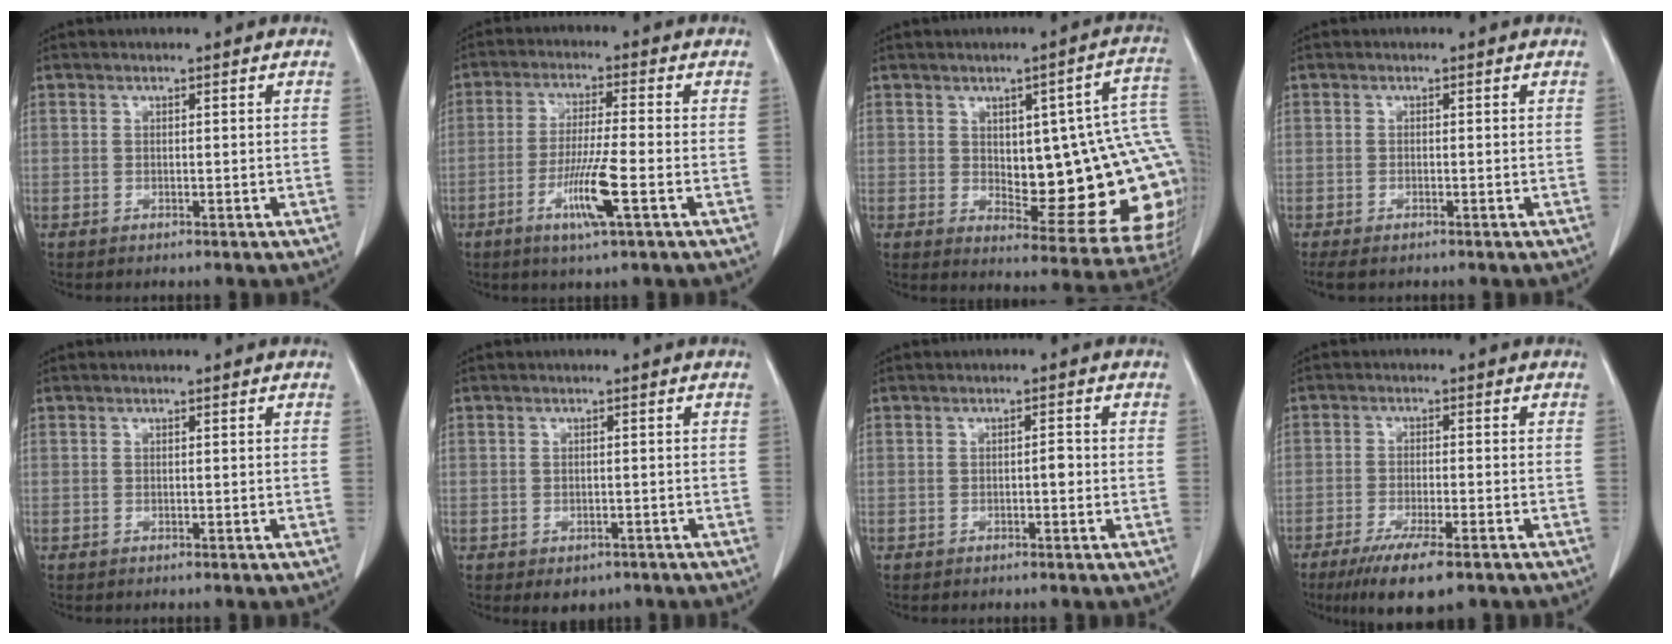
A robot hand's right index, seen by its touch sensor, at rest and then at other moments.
{"total": 8.0, "force": [-3.2, -0.3, 7.3], "torque": [-0.142, -0.015, -0.060]}
{"total": 20.5, "force": [1.1, 5.8, 19.6], "torque": [-0.179, 0.016, 0.031]}
{"total": 2.6, "force": [-2.0, 0.8, 1.5], "torque": [-0.025, -0.008, -0.028]}
{"total": 0.0}
{"total": 3.0, "force": [-1.8, 2.2, 1.0], "torque": [-0.005, 0.002, -0.014]}
{"total": 1.2, "force": [-0.3, 0.4, 1.1], "torque": [-0.016, 0.003, -0.005]}
{"total": 9.4, "force": [-6.4, 1.5, 6.8], "torque": [-0.109, -0.022, -0.097]}